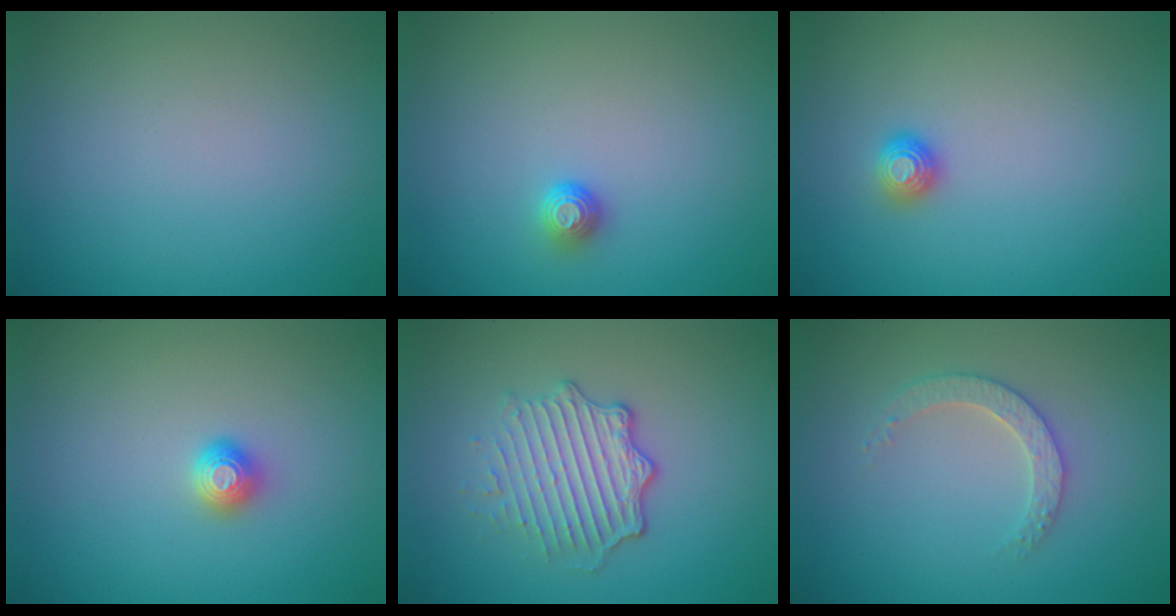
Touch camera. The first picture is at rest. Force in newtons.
{"total": 1.3, "press": 1.1, "slide": 0.7}
{"total": 1.2, "press": 1.1, "slide": 0.4}
{"total": 1.3, "press": 1.2, "slide": 0.5}
{"total": 4.7, "press": 3.4, "slide": 3.2}
{"total": 2.5, "press": 2.4, "slide": 0.7}